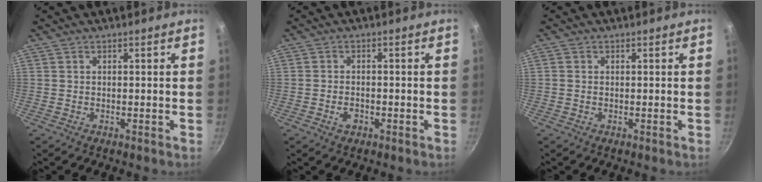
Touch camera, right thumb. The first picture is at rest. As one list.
[{"total": 2.3, "force": [-1.1, 1.5, 1.5], "torque": [-0.026, 0.010, -0.020]}, {"total": 0.5, "force": [0.0, 0.5, 0.3], "torque": [-0.006, 0.002, -0.001]}]